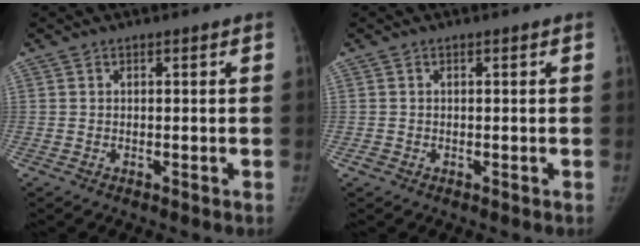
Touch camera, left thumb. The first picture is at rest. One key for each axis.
{"total": 0.7, "fx": -0.2, "fy": 0.6, "fz": 0.2, "tx": -0.002, "ty": 0.001, "tz": -0.004}